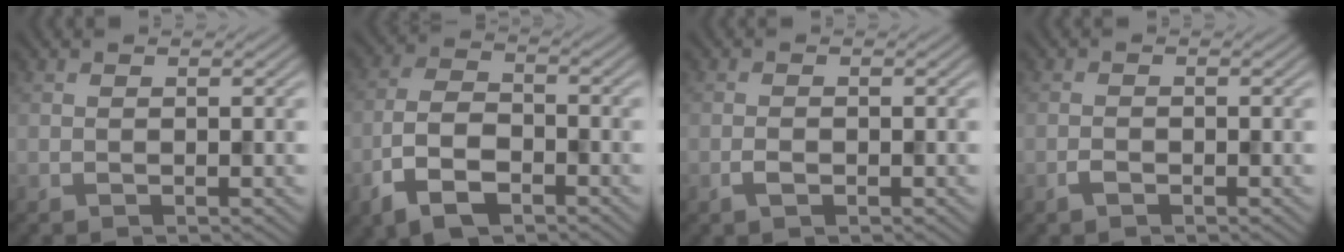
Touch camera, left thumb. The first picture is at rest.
{"total": 7.6, "force": [-4.1, 3.7, 5.2], "torque": [-0.111, -0.002, -0.089]}
{"total": 1.3, "force": [-0.7, 0.6, 1.0], "torque": [-0.019, 0.001, -0.014]}
{"total": 1.1, "force": [-0.8, 0.4, 0.6], "torque": [-0.012, 0.001, -0.016]}